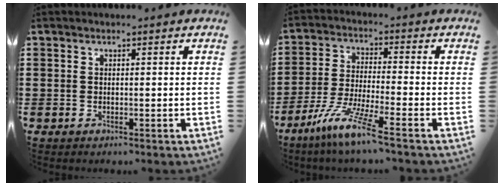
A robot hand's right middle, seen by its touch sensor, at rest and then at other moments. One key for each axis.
{"total": 8.2, "fx": -6.2, "fy": -0.2, "fz": 5.4, "tx": -0.118, "ty": -0.017, "tz": -0.122}